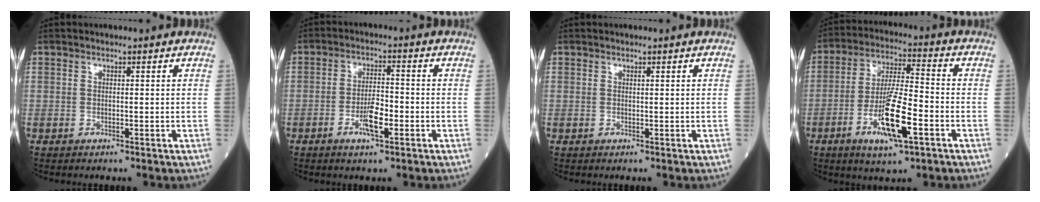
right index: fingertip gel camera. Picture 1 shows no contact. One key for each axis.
{"total": 5.0, "fx": -2.0, "fy": 1.1, "fz": 4.4, "tx": -0.086, "ty": 0.001, "tz": -0.034}
{"total": 0.0}
{"total": 11.9, "fx": -4.5, "fy": 1.8, "fz": 10.9, "tx": -0.206, "ty": -0.009, "tz": -0.078}